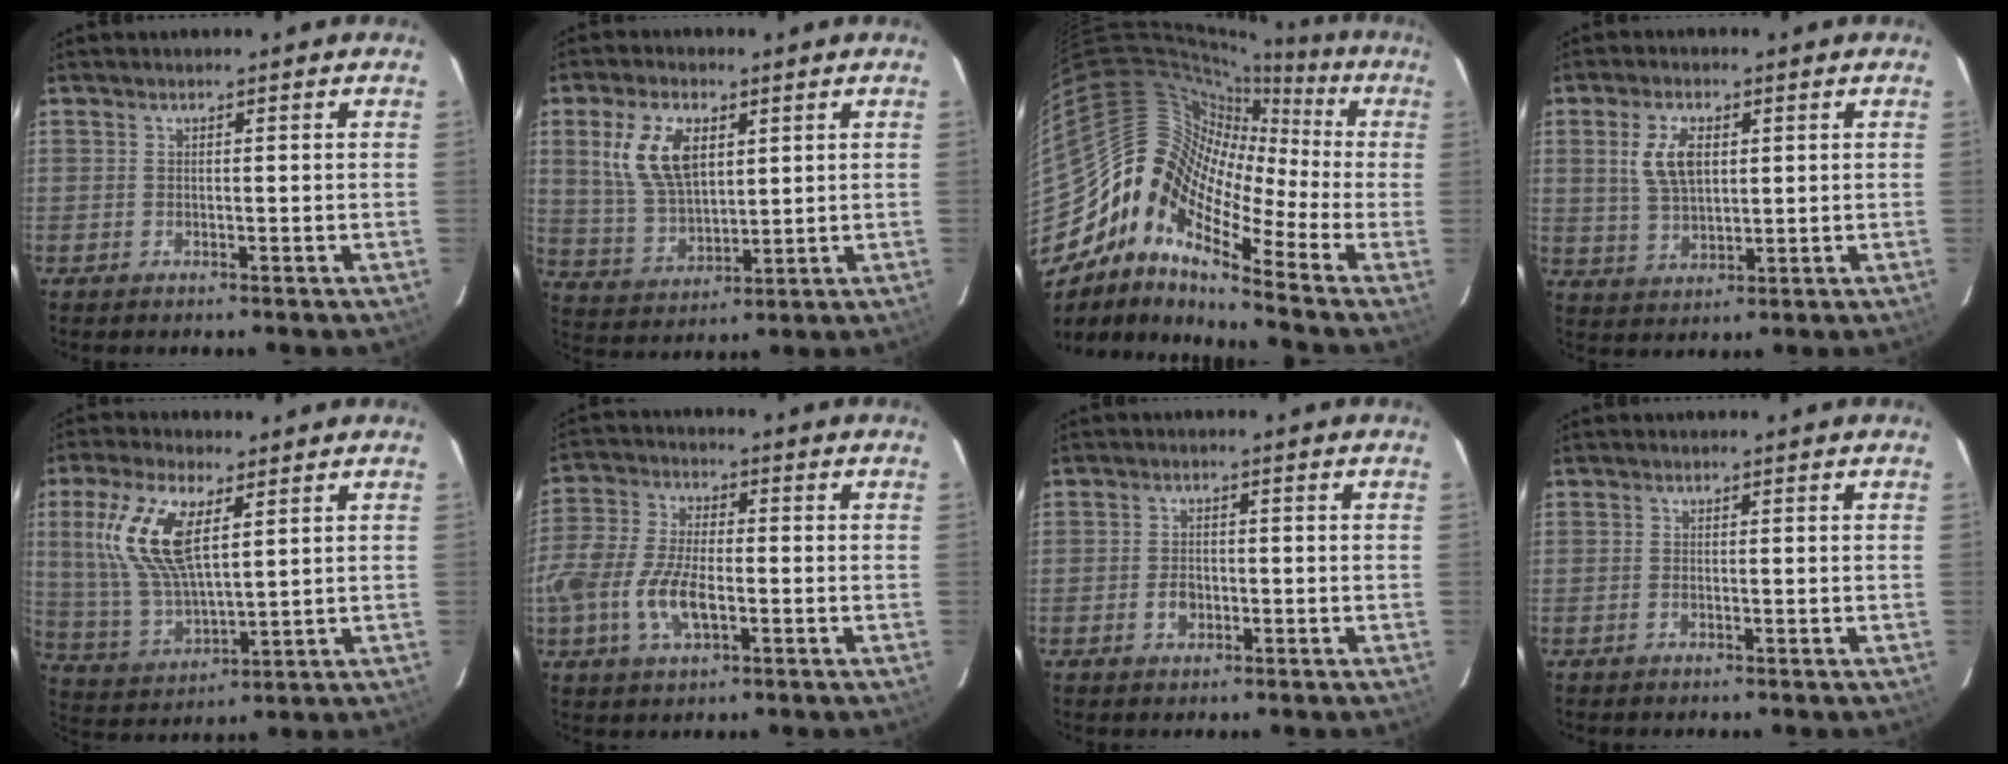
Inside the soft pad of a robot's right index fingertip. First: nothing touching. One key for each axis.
{"total": 11.8, "fx": 4.1, "fy": 6.5, "fz": 9.0, "tx": -0.180, "ty": 0.010, "tz": 0.091}
{"total": 14.6, "fx": -5.0, "fy": 9.3, "fz": 10.1, "tx": -0.164, "ty": 0.012, "tz": -0.124}
{"total": 7.5, "fx": 2.0, "fy": 4.1, "fz": 6.0, "tx": -0.122, "ty": 0.007, "tz": 0.044}
{"total": 15.0, "fx": 5.3, "fy": 6.1, "fz": 12.6, "tx": -0.257, "ty": 0.008, "tz": 0.114}
{"total": 12.1, "fx": -3.8, "fy": 5.8, "fz": 9.9, "tx": -0.219, "ty": -0.001, "tz": -0.076}
{"total": 3.0, "fx": -1.0, "fy": 2.1, "fz": 1.9, "tx": -0.037, "ty": 0.002, "tz": -0.017}
{"total": 0.7, "fx": -0.3, "fy": 0.3, "fz": 0.5, "tx": -0.012, "ty": -0.001, "tz": -0.006}